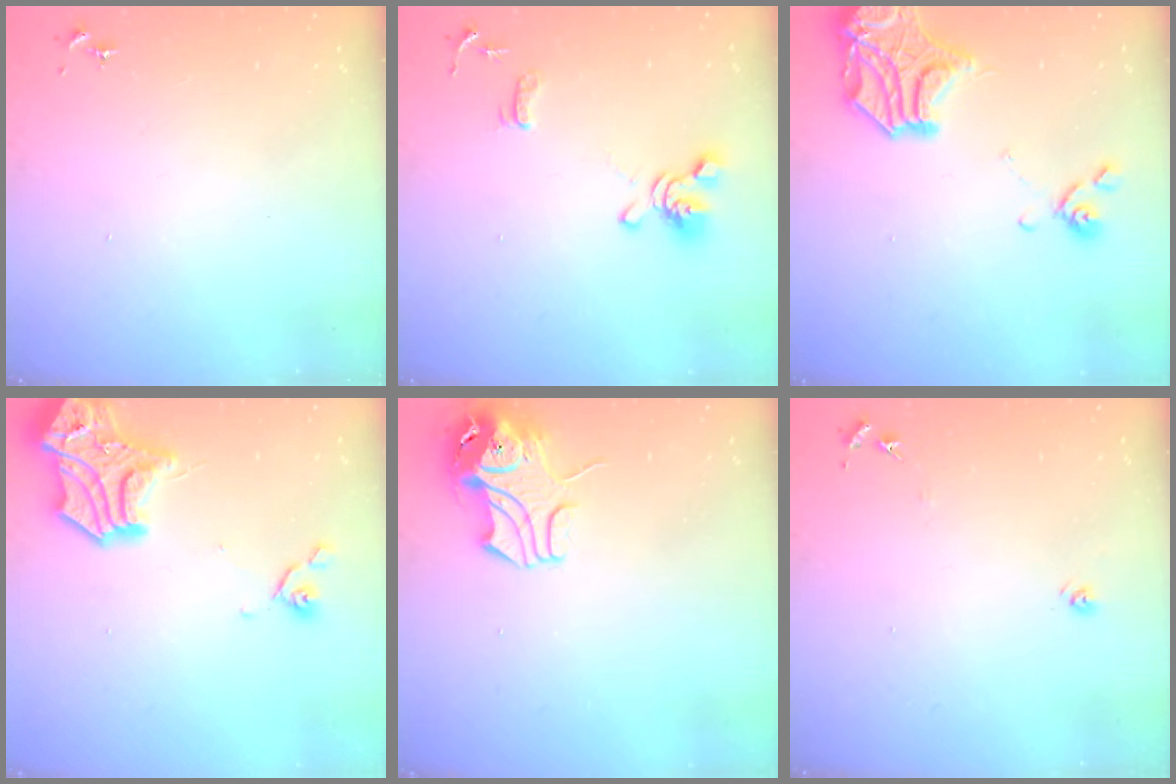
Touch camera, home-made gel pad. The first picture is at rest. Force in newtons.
{"total": 11.5, "press": 11.4, "slide": 1.6}
{"total": 15.9, "press": 15.6, "slide": 2.9}
{"total": 17.6, "press": 17.4, "slide": 2.2}
{"total": 9.1, "press": 9.0, "slide": 1.4}
{"total": 5.9, "press": 5.9, "slide": 0.5}